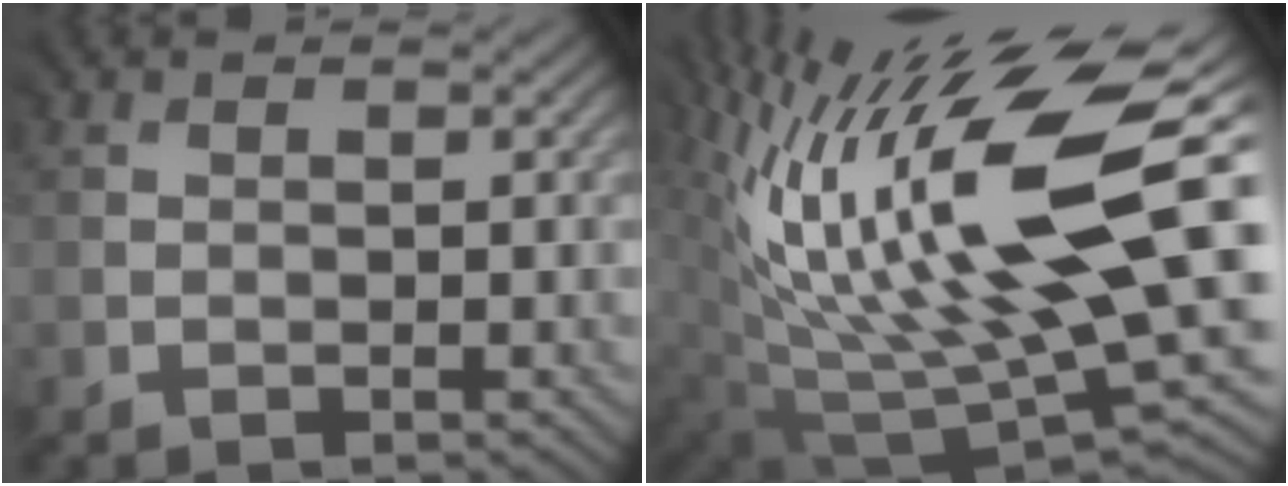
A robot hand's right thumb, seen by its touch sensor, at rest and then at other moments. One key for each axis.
{"total": 18.1, "fx": 6.7, "fy": 6.1, "fz": 15.7, "tx": -0.298, "ty": 0.020, "tz": 0.121}